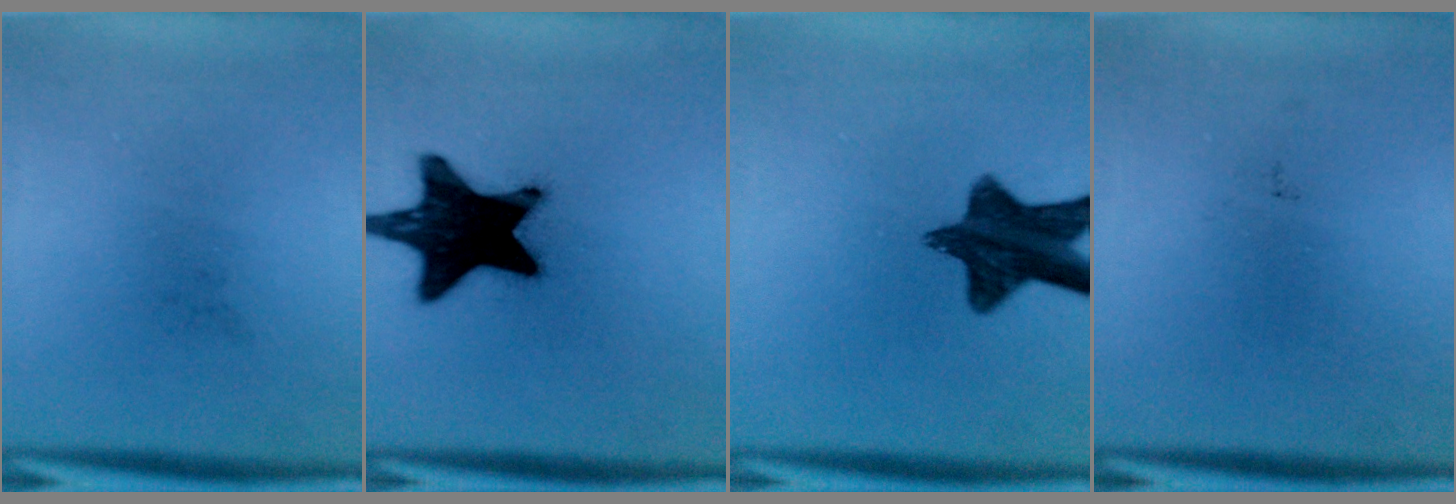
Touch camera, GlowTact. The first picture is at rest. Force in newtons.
{"total": 19.9}
{"total": 11.8}
{"total": 0.0}